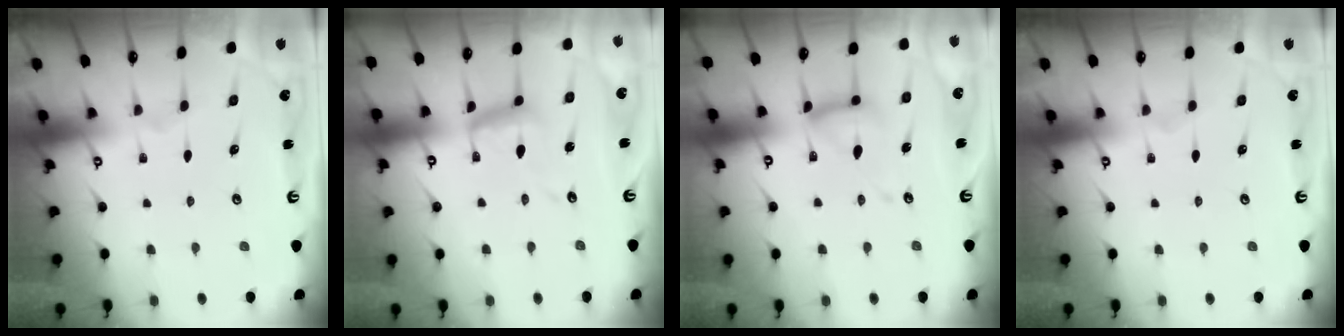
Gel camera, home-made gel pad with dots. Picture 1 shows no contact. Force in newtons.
{"total": 10.5, "press": 10.5, "slide": 1.0}
{"total": 12.9, "press": 12.9, "slide": 1.2}
{"total": 0.0}